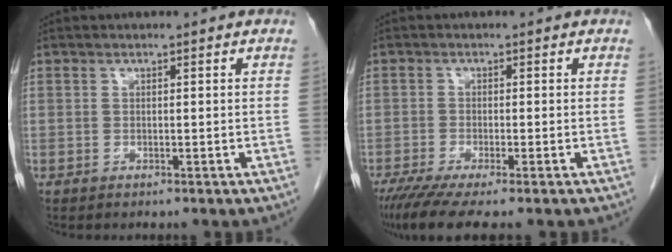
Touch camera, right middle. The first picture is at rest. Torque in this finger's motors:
{"motor_torque": [1.06, -0.86, 0.24, 0.11]}